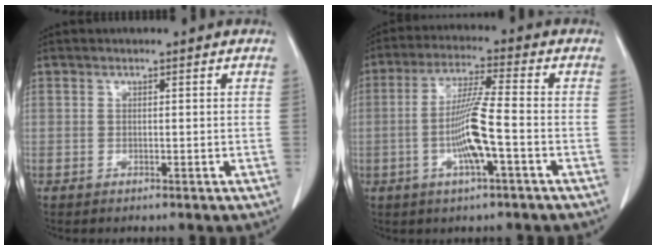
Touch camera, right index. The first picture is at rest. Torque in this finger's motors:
{"motor_torque": [0.28, -0.20, 0.25, 0.16]}